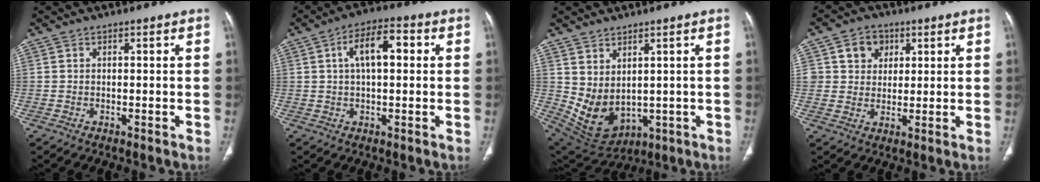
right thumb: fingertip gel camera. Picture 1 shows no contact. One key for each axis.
{"total": 8.3, "fx": 1.7, "fy": 3.8, "fz": 7.2, "tx": -0.116, "ty": 0.020, "tz": 0.021}
{"total": 9.2, "fx": 1.4, "fy": 6.0, "fz": 6.8, "tx": -0.112, "ty": -0.020, "tz": 0.062}
{"total": 5.8, "fx": 2.0, "fy": 5.1, "fz": 1.8, "tx": 0.003, "ty": -0.002, "tz": 0.031}